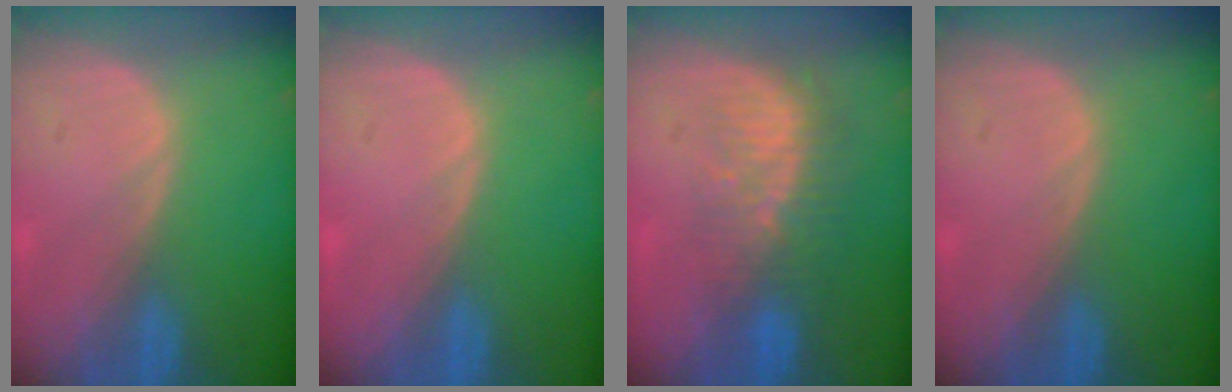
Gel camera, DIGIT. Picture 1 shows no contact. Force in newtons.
{"total": 0.0}
{"total": 8.4, "press": 7.5, "slide": 3.8}
{"total": 0.0}